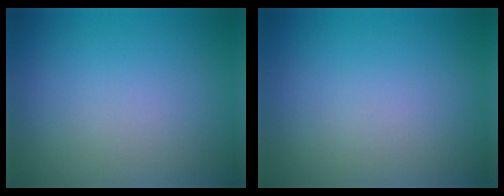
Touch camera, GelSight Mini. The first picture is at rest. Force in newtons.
{"total": 0.0}